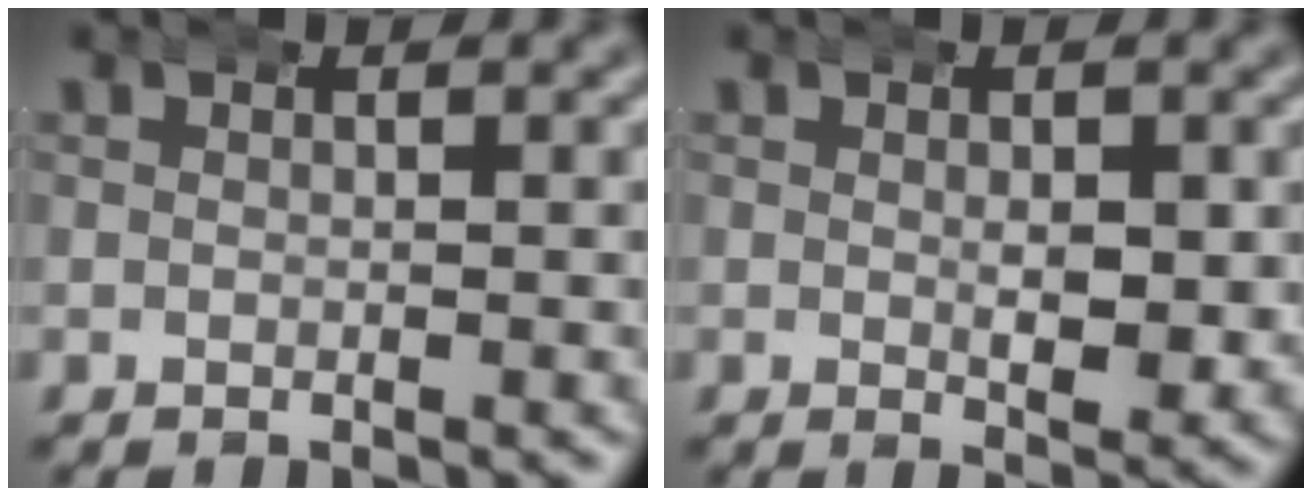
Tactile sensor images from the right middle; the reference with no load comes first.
{"total": 3.0, "force": [0.3, 1.4, 2.6], "torque": [-0.038, -0.011, 0.004]}